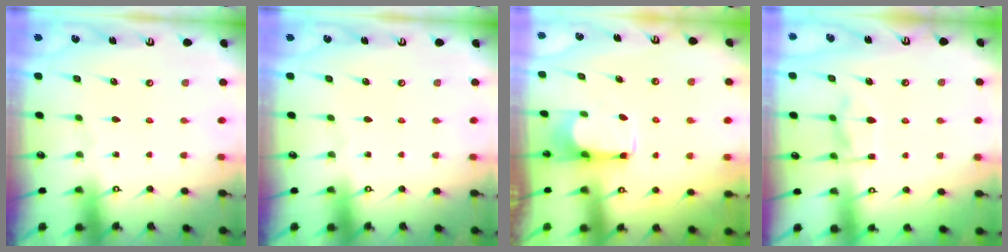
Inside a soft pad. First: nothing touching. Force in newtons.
{"total": 0.0}
{"total": 2.8, "press": 2.8, "slide": 0.5}
{"total": 5.2, "press": 5.0, "slide": 1.5}